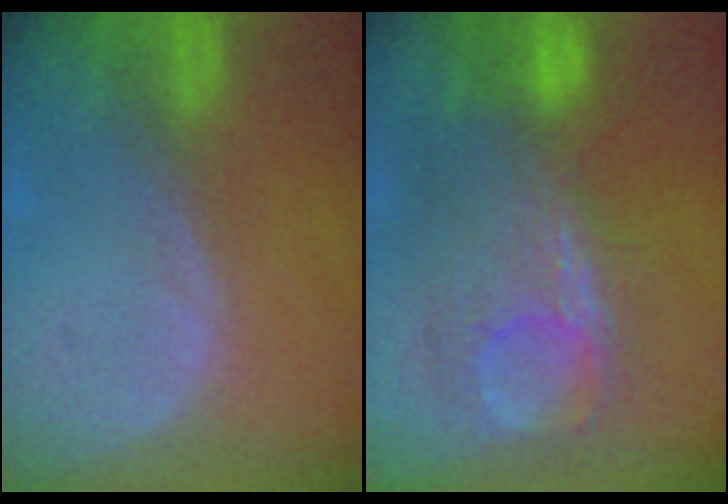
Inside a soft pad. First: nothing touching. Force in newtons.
{"total": 10.4, "press": 9.9, "slide": 3.0}